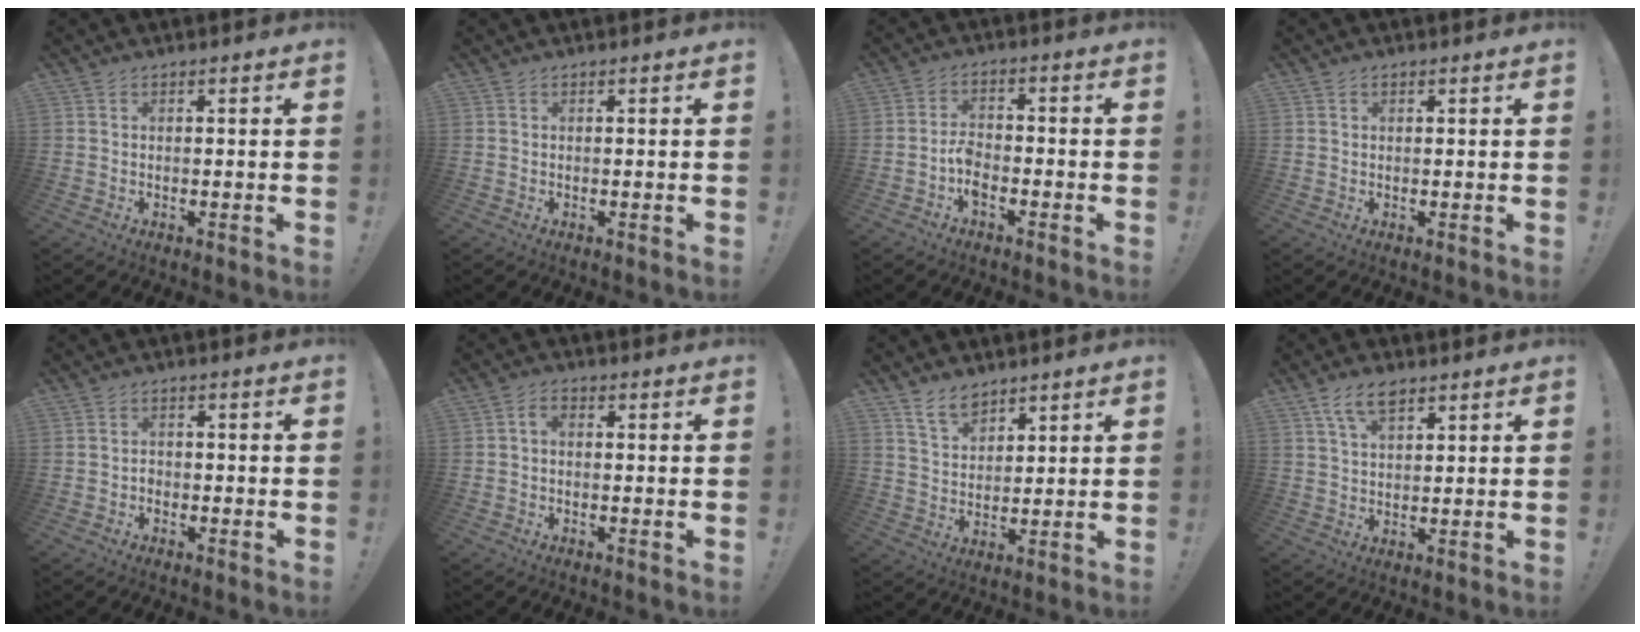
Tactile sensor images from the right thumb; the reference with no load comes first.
{"total": 0.0}
{"total": 4.7, "force": [-2.7, 2.2, 3.1], "torque": [-0.070, 0.003, -0.050]}
{"total": 0.5, "force": [0.2, 0.4, 0.2], "torque": [-0.002, 0.001, 0.003]}
{"total": 1.6, "force": [-1.3, 0.9, 0.5], "torque": [-0.014, 0.008, -0.021]}
{"total": 2.0, "force": [-0.6, 1.1, 1.5], "torque": [-0.028, 0.008, -0.010]}
{"total": 7.2, "force": [5.7, 3.7, 2.5], "torque": [-0.047, -0.029, 0.109]}
{"total": 7.0, "force": [4.1, 3.3, 4.5], "torque": [-0.086, -0.006, 0.076]}